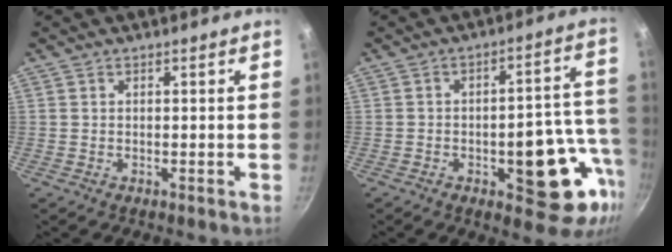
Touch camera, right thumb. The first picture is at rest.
{"total": 16.7, "force": [-4.9, 7.8, 14.0], "torque": [-0.115, 0.033, -0.064]}